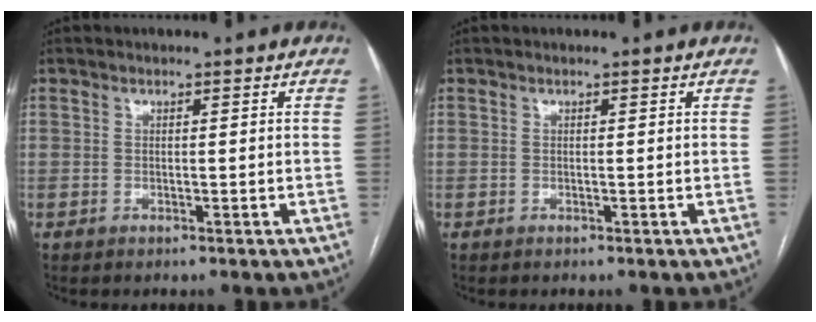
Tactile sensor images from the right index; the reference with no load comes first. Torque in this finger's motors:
{"motor_torque": [0.00, 0.00, 0.00, 0.00]}